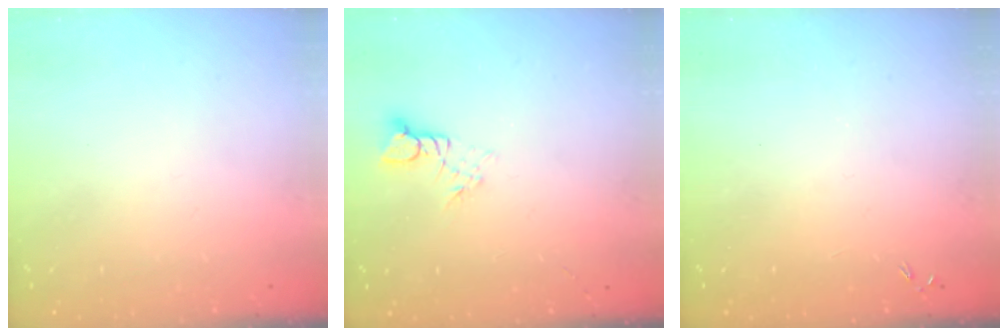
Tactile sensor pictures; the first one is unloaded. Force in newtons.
{"total": 3.0, "press": 3.0, "slide": 0.2}
{"total": 0.0}